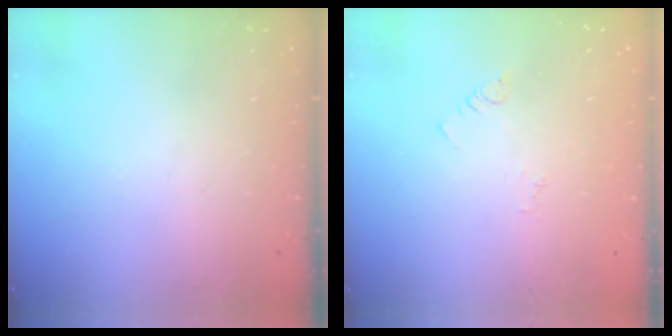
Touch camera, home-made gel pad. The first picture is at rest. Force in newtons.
{"total": 2.5, "press": 2.5, "slide": 0.4}